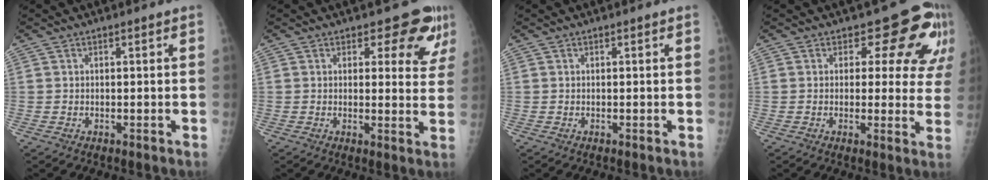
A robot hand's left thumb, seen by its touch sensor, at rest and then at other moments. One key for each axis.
{"total": 8.1, "fx": 6.0, "fy": 4.1, "fz": 3.4, "tx": -0.002, "ty": -0.036, "tz": 0.053}
{"total": 0.0}
{"total": 10.9, "fx": 6.4, "fy": 6.5, "fz": 6.0, "tx": -0.018, "ty": -0.030, "tz": 0.055}